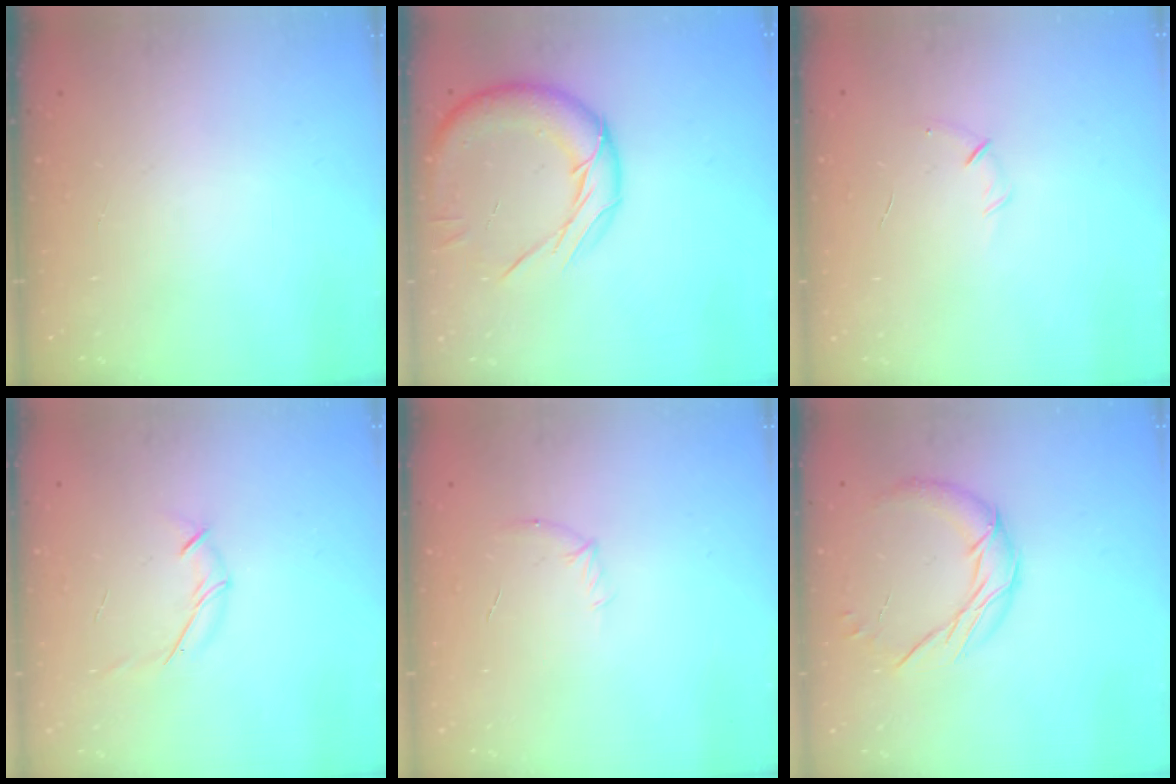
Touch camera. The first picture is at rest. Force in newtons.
{"total": 14.9, "press": 14.9, "slide": 1.2}
{"total": 5.6, "press": 5.3, "slide": 1.6}
{"total": 5.9, "press": 5.8, "slide": 1.4}
{"total": 5.0, "press": 4.9, "slide": 1.3}
{"total": 11.0, "press": 10.9, "slide": 0.6}